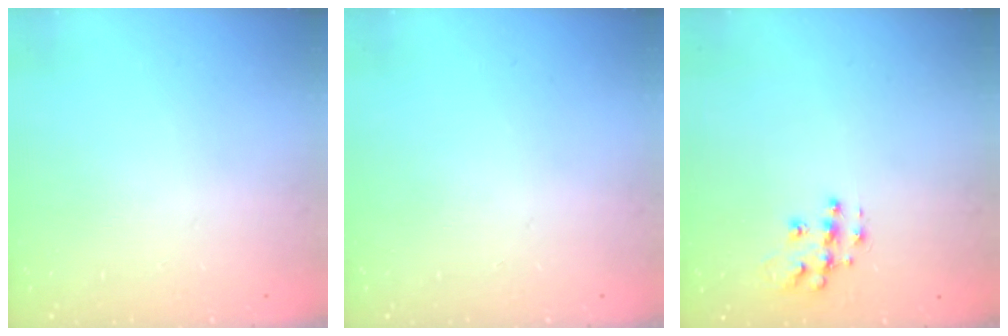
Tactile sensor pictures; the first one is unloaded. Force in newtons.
{"total": 0.0}
{"total": 10.2, "press": 10.2, "slide": 0.7}